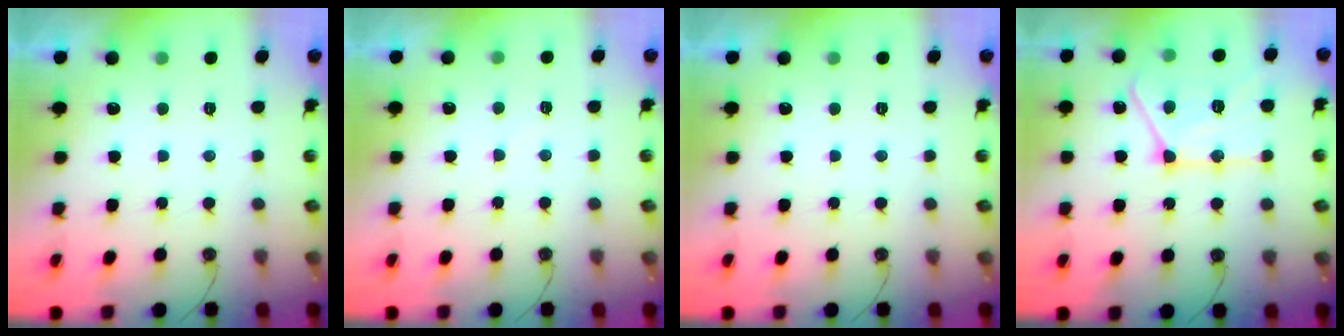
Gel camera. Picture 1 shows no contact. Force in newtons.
{"total": 3.2, "press": 3.2, "slide": 0.5}
{"total": 0.0}
{"total": 18.2, "press": 18.1, "slide": 1.9}